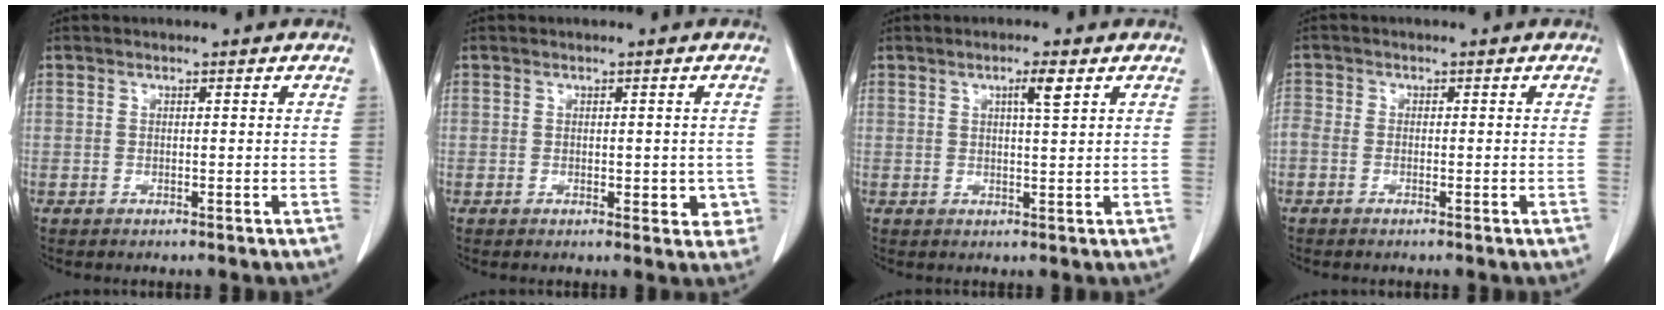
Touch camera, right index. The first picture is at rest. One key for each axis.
{"total": 3.6, "fx": -0.5, "fy": 2.2, "fz": 2.9, "tx": -0.013, "ty": 0.001, "tz": -0.001}
{"total": 2.8, "fx": 1.4, "fy": -0.1, "fz": 2.5, "tx": -0.045, "ty": -0.001, "tz": 0.024}
{"total": 1.9, "fx": -0.5, "fy": 1.3, "fz": 1.3, "tx": -0.037, "ty": 0.007, "tz": -0.012}